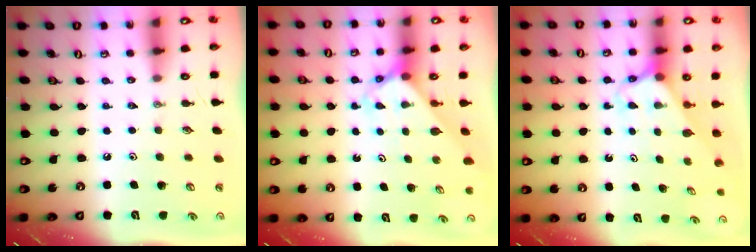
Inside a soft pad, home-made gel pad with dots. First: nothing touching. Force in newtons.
{"total": 2.6, "press": 2.6, "slide": 0.2}
{"total": 2.7, "press": 2.7, "slide": 0.1}